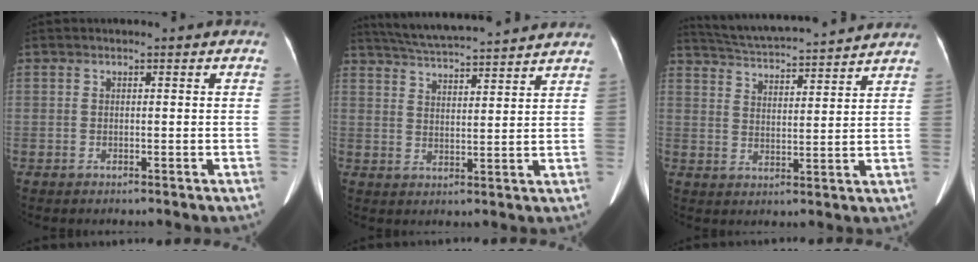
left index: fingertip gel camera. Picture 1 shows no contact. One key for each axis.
{"total": 15.2, "fx": 13.9, "fy": 0.8, "fz": 6.0, "tx": -0.111, "ty": 0.029, "tz": 0.207}
{"total": 16.6, "fx": 15.4, "fy": 1.1, "fz": 5.9, "tx": -0.108, "ty": 0.031, "tz": 0.228}